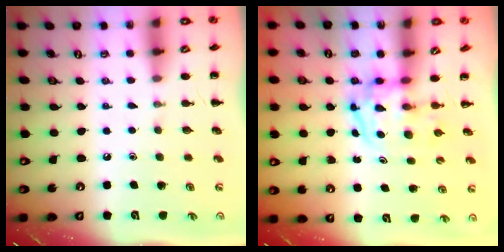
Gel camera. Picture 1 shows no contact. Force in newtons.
{"total": 3.6, "press": 3.5, "slide": 0.5}